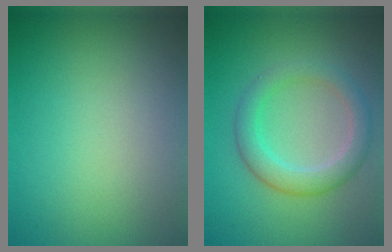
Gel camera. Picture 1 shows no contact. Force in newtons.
{"total": 3.6, "press": 3.6, "slide": 0.1}